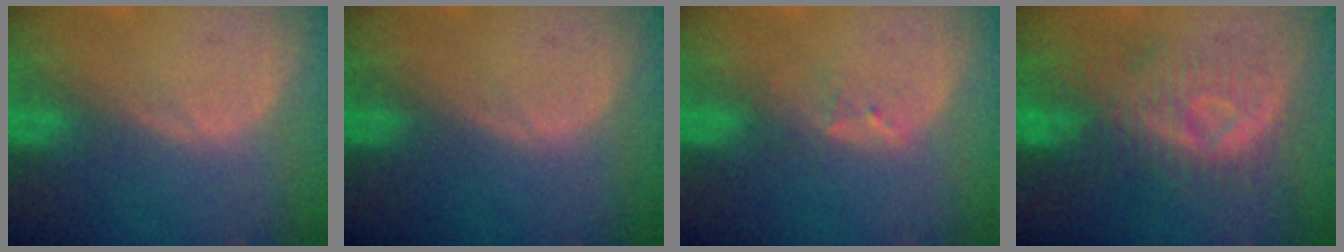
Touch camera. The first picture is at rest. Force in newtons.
{"total": 0.0}
{"total": 1.6, "press": 1.5, "slide": 0.3}
{"total": 8.5, "press": 8.4, "slide": 0.9}